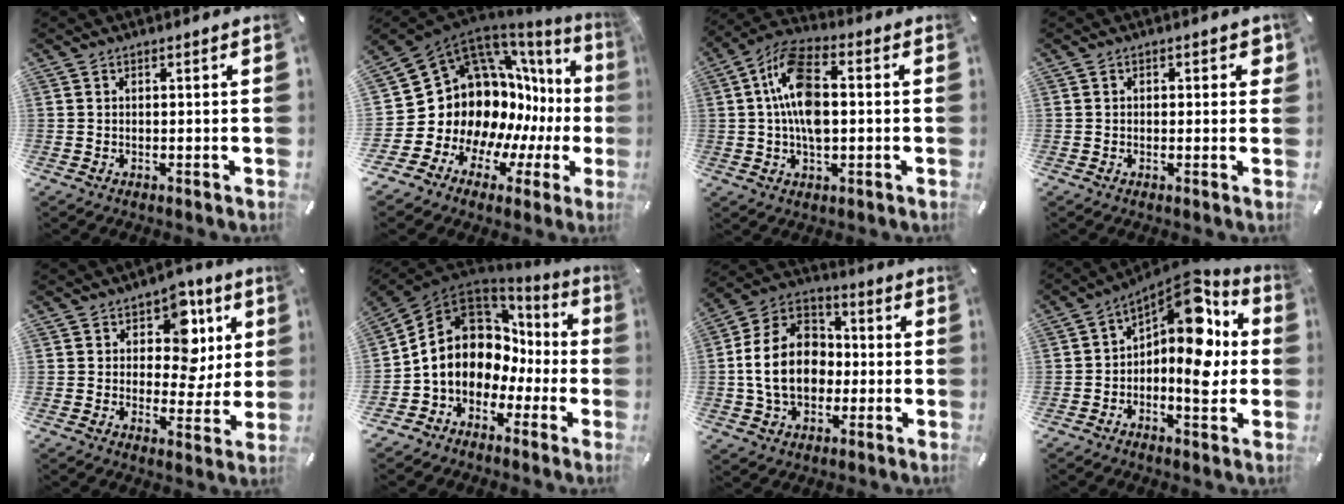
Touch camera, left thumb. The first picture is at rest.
{"total": 18.6, "force": [2.3, 15.4, 10.1], "torque": [-0.155, -0.092, 0.099]}
{"total": 12.1, "force": [0.5, 6.7, 10.2], "torque": [-0.214, 0.009, 0.009]}
{"total": 2.1, "force": [0.2, 1.4, 1.6], "torque": [-0.007, -0.001, -0.003]}
{"total": 12.1, "force": [4.3, 8.8, 7.1], "torque": [-0.089, -0.026, 0.074]}
{"total": 13.0, "force": [1.3, 10.9, 7.0], "torque": [-0.151, -0.024, 0.017]}
{"total": 16.0, "force": [-2.1, 12.4, 9.8], "torque": [-0.230, 0.023, -0.040]}
{"total": 13.4, "force": [3.3, 7.3, 10.7], "torque": [-0.137, -0.047, 0.056]}